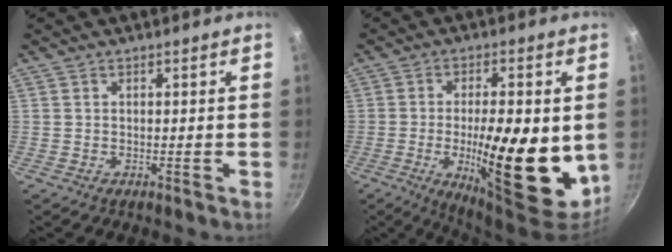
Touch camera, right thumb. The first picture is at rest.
{"total": 20.2, "force": [-2.5, 7.0, 18.8], "torque": [-0.269, -0.004, -0.032]}